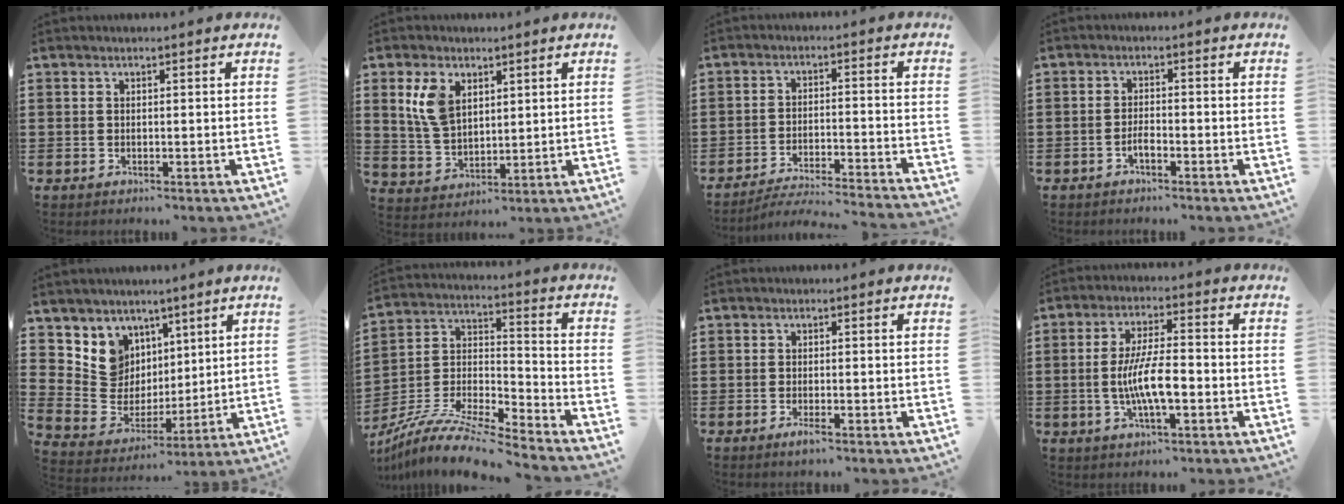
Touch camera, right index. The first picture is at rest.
{"total": 7.1, "force": [3.1, 4.3, 4.7], "torque": [-0.121, 0.006, 0.054]}
{"total": 4.2, "force": [-4.1, -0.2, 1.1], "torque": [-0.031, -0.007, -0.085]}
{"total": 2.0, "force": [-1.2, 0.6, 1.5], "torque": [-0.028, 0.002, -0.023]}
{"total": 8.2, "force": [3.4, 7.4, 1.1], "torque": [-0.070, -0.033, 0.071]}
{"total": 9.9, "force": [-9.1, 1.1, 3.8], "torque": [-0.079, 0.011, -0.186]}
{"total": 1.5, "force": [-0.9, 0.2, 1.2], "torque": [-0.028, -0.007, -0.018]}
{"total": 8.0, "force": [-1.5, 2.3, 7.5], "torque": [-0.156, -0.002, -0.035]}